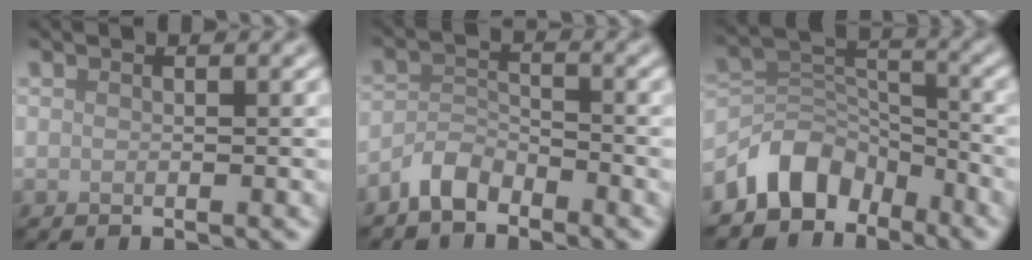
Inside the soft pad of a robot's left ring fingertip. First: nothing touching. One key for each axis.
{"total": 2.8, "fx": -2.4, "fy": 1.1, "fz": 0.9, "tx": -0.018, "ty": 0.009, "tz": -0.054}
{"total": 6.0, "fx": -4.3, "fy": 3.7, "fz": 2.0, "tx": -0.017, "ty": 0.002, "tz": -0.084}